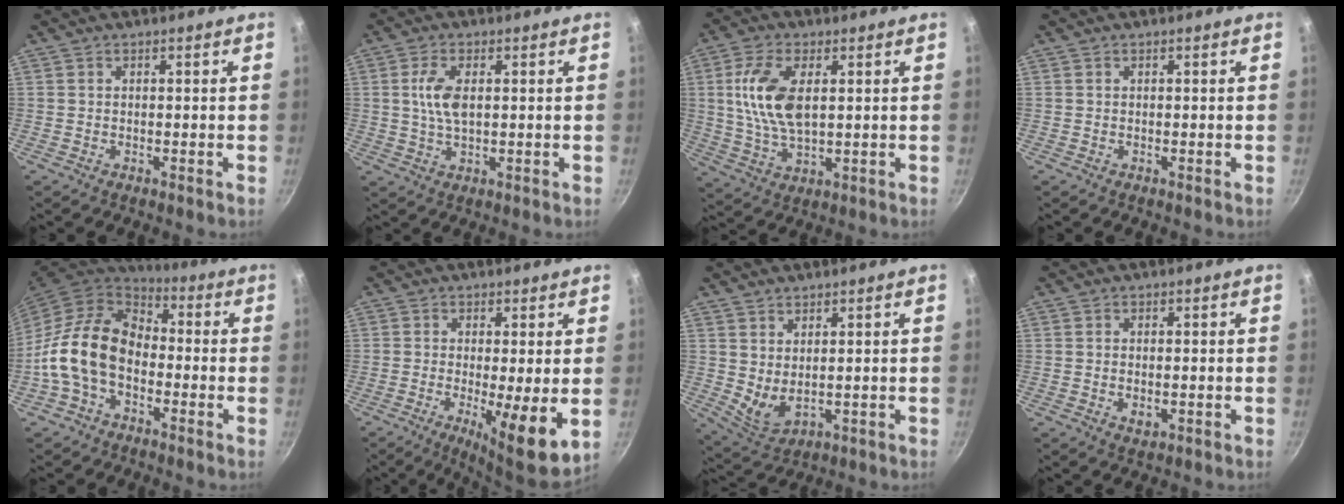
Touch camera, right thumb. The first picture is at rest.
{"total": 5.8, "force": [0.9, 2.8, 5.0], "torque": [-0.099, 0.000, 0.018]}
{"total": 11.5, "force": [2.2, 5.9, 9.7], "torque": [-0.186, -0.006, 0.046]}
{"total": 0.0}
{"total": 14.9, "force": [-2.7, 10.2, 10.5], "torque": [-0.165, 0.036, -0.071]}
{"total": 10.1, "force": [-1.1, 1.9, 9.9], "torque": [-0.146, -0.021, -0.012]}
{"total": 5.1, "force": [2.2, 2.3, 4.0], "torque": [-0.063, -0.032, 0.048]}
{"total": 2.2, "force": [-0.3, 1.2, 1.8], "torque": [-0.031, -0.004, -0.004]}